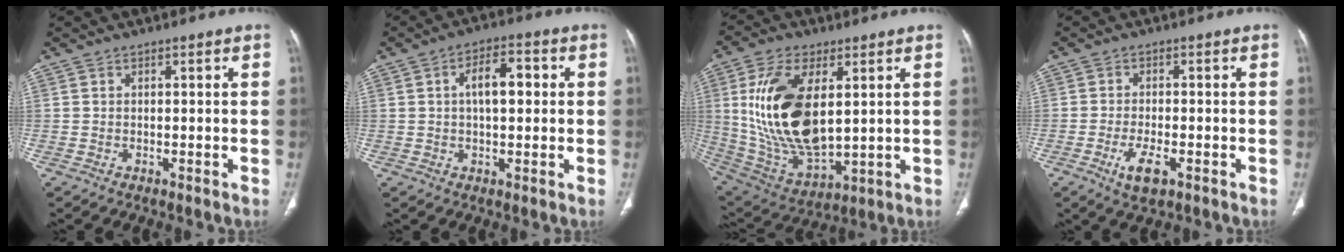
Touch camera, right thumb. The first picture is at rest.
{"total": 7.5, "force": [1.1, 3.6, 6.4], "torque": [-0.094, 0.014, 0.015]}
{"total": 21.0, "force": [4.0, 10.6, 17.6], "torque": [-0.340, -0.024, 0.089]}
{"total": 5.0, "force": [-2.2, 2.0, 4.0], "torque": [-0.077, 0.001, -0.034]}